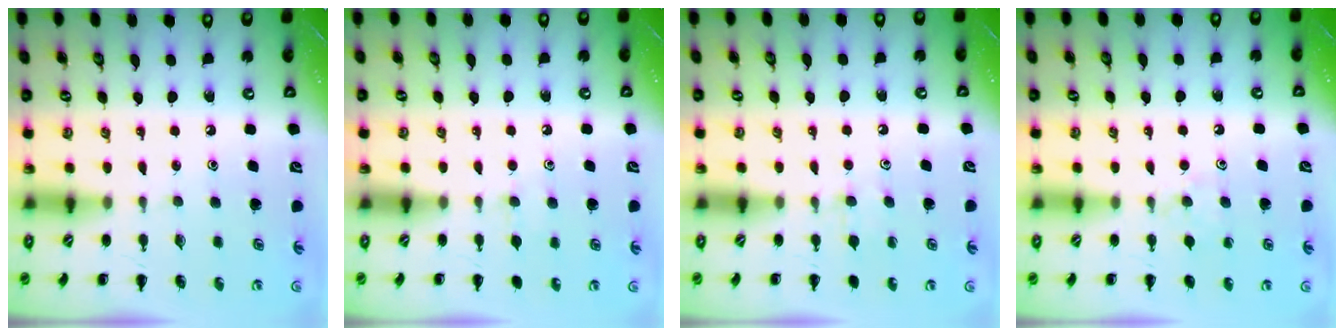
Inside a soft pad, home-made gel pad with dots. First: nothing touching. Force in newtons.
{"total": 3.3, "press": 3.0, "slide": 1.3}
{"total": 5.9, "press": 5.7, "slide": 1.7}
{"total": 4.8, "press": 4.5, "slide": 1.7}